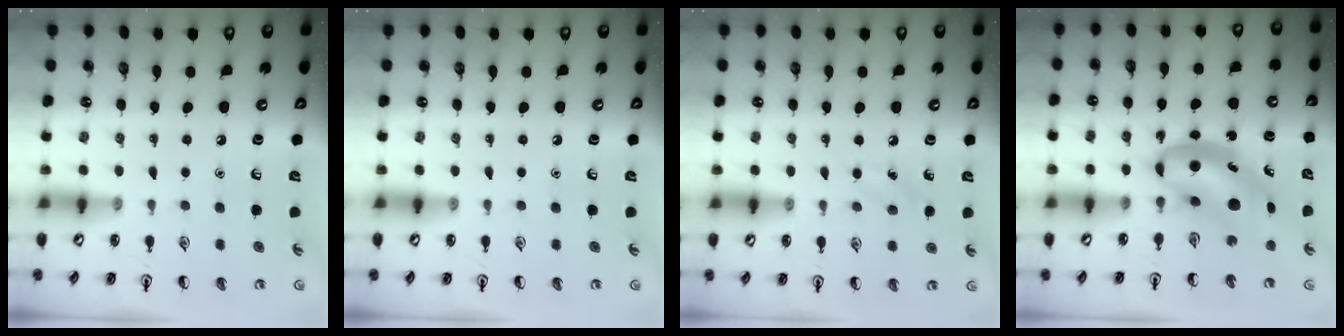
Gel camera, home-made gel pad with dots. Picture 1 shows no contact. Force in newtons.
{"total": 0.0}
{"total": 5.3, "press": 5.1, "slide": 1.5}
{"total": 7.2, "press": 7.1, "slide": 1.3}